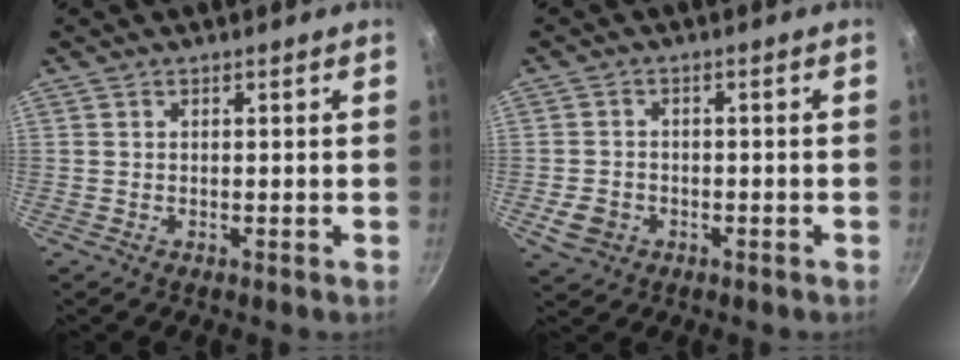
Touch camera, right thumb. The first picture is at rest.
{"total": 4.6, "force": [-1.6, 3.9, 1.9], "torque": [-0.033, 0.016, -0.024]}